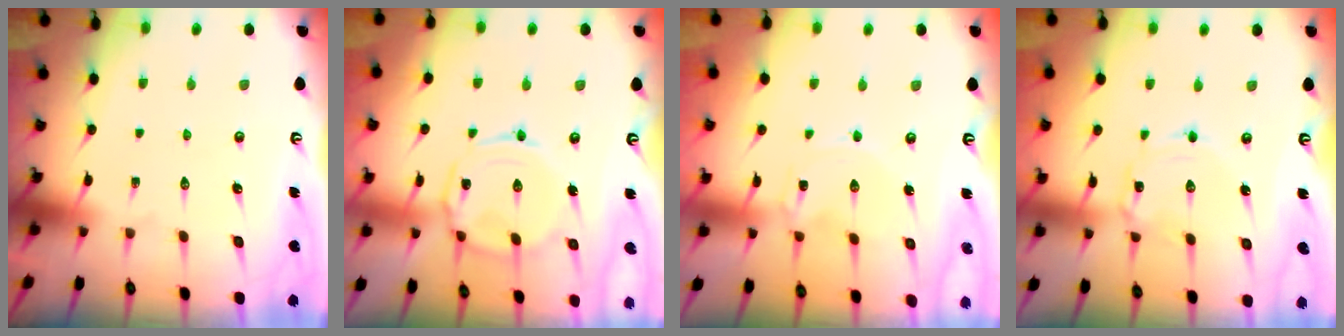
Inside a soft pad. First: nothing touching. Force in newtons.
{"total": 8.0, "press": 8.0, "slide": 0.5}
{"total": 0.0}
{"total": 2.0, "press": 2.0, "slide": 0.2}